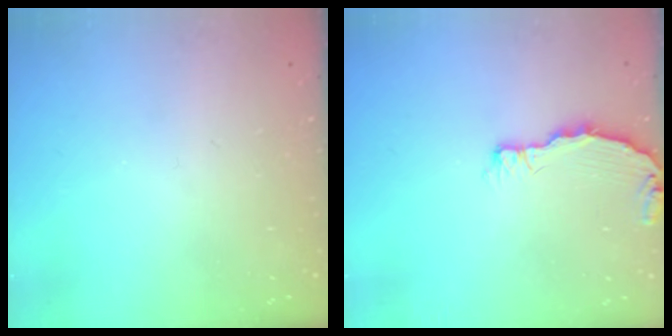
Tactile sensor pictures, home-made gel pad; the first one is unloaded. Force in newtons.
{"total": 5.4, "press": 5.4, "slide": 0.4}